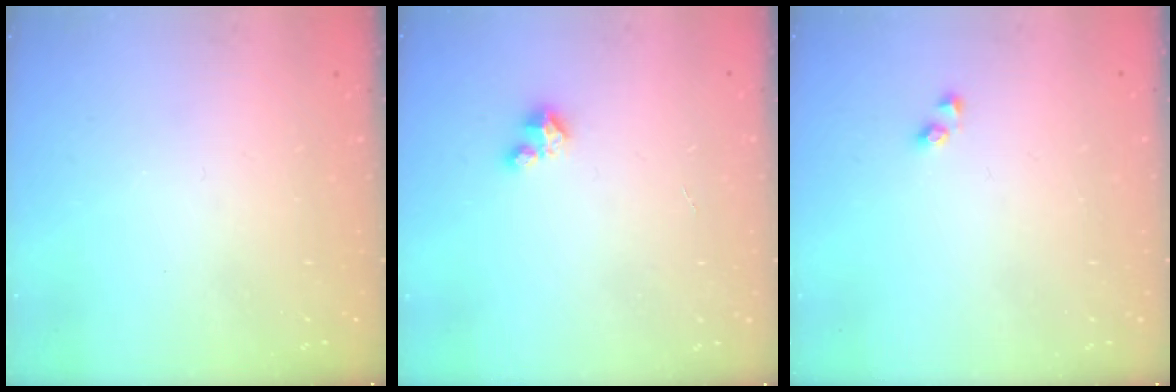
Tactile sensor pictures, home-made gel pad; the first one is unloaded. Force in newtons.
{"total": 1.7, "press": 1.6, "slide": 0.2}
{"total": 3.1, "press": 3.0, "slide": 0.5}